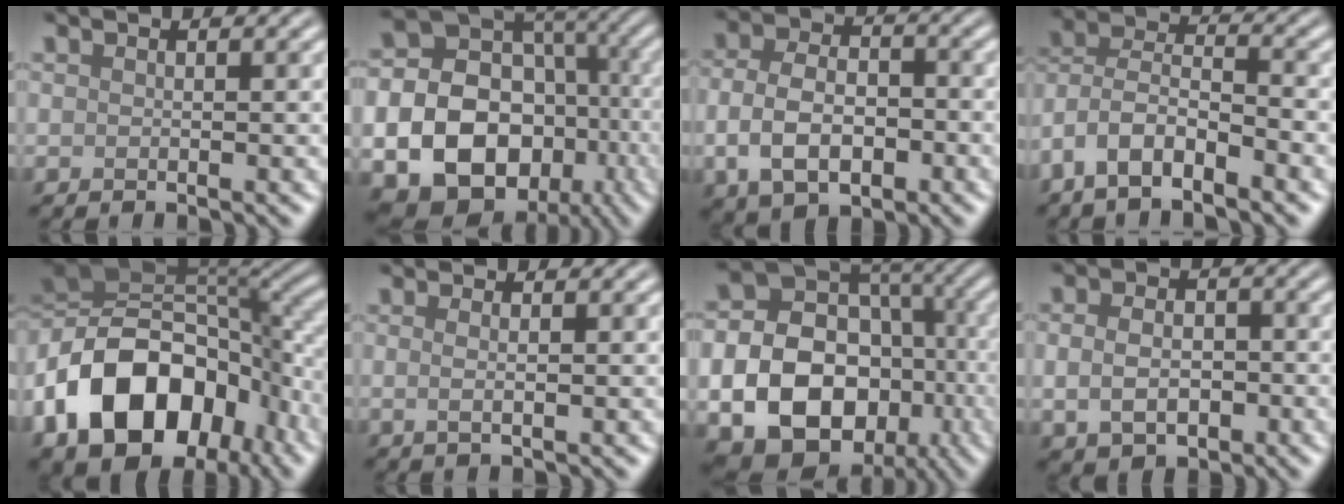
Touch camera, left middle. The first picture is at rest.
{"total": 22.8, "force": [-6.0, 19.7, 9.7], "torque": [-0.203, -0.038, -0.107]}
{"total": 6.3, "force": [-1.6, 4.1, 4.5], "torque": [-0.088, -0.002, -0.032]}
{"total": 6.3, "force": [-3.9, 2.5, 4.3], "torque": [-0.078, 0.006, -0.083]}
{"total": 16.1, "force": [-5.1, 10.8, 10.8], "torque": [-0.201, 0.000, -0.095]}
{"total": 1.3, "force": [0.1, 0.4, 1.2], "torque": [-0.019, -0.003, -0.003]}
{"total": 19.2, "force": [-4.8, 16.0, 9.6], "torque": [-0.188, -0.034, -0.083]}
{"total": 4.5, "force": [-0.7, 3.3, 2.9], "torque": [-0.047, -0.006, -0.014]}